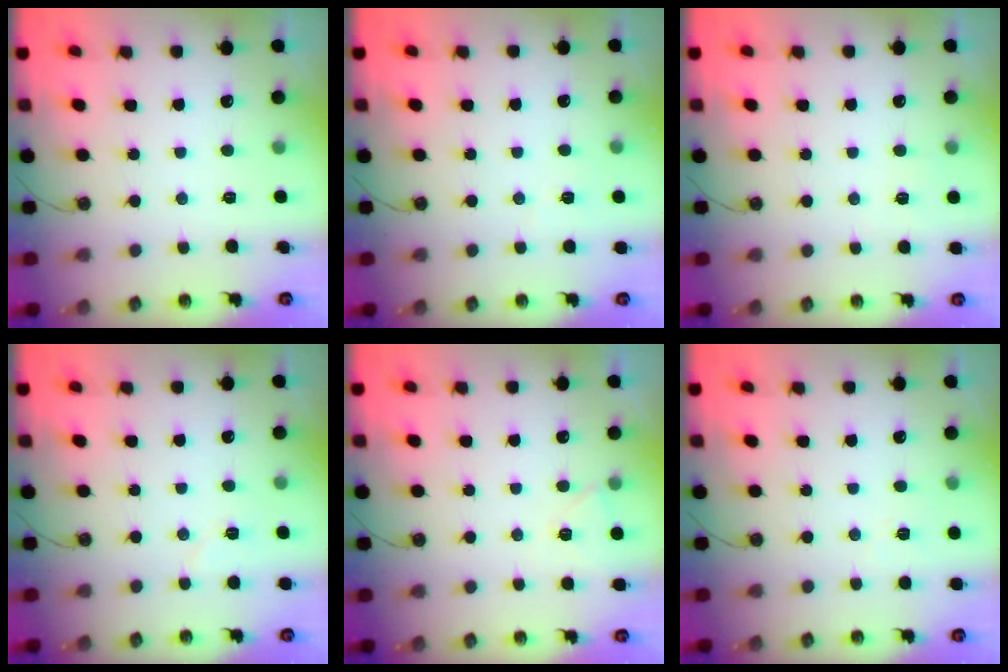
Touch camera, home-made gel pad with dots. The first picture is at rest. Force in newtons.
{"total": 4.8, "press": 1.3, "slide": 4.6}
{"total": 2.5, "press": 2.4, "slide": 0.4}
{"total": 5.4, "press": 2.9, "slide": 4.5}
{"total": 5.7, "press": 5.2, "slide": 2.3}
{"total": 3.1, "press": 2.9, "slide": 0.9}